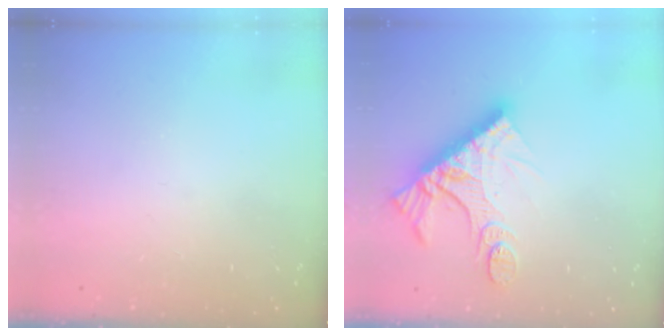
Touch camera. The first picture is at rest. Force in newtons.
{"total": 15.5, "press": 15.4, "slide": 1.4}